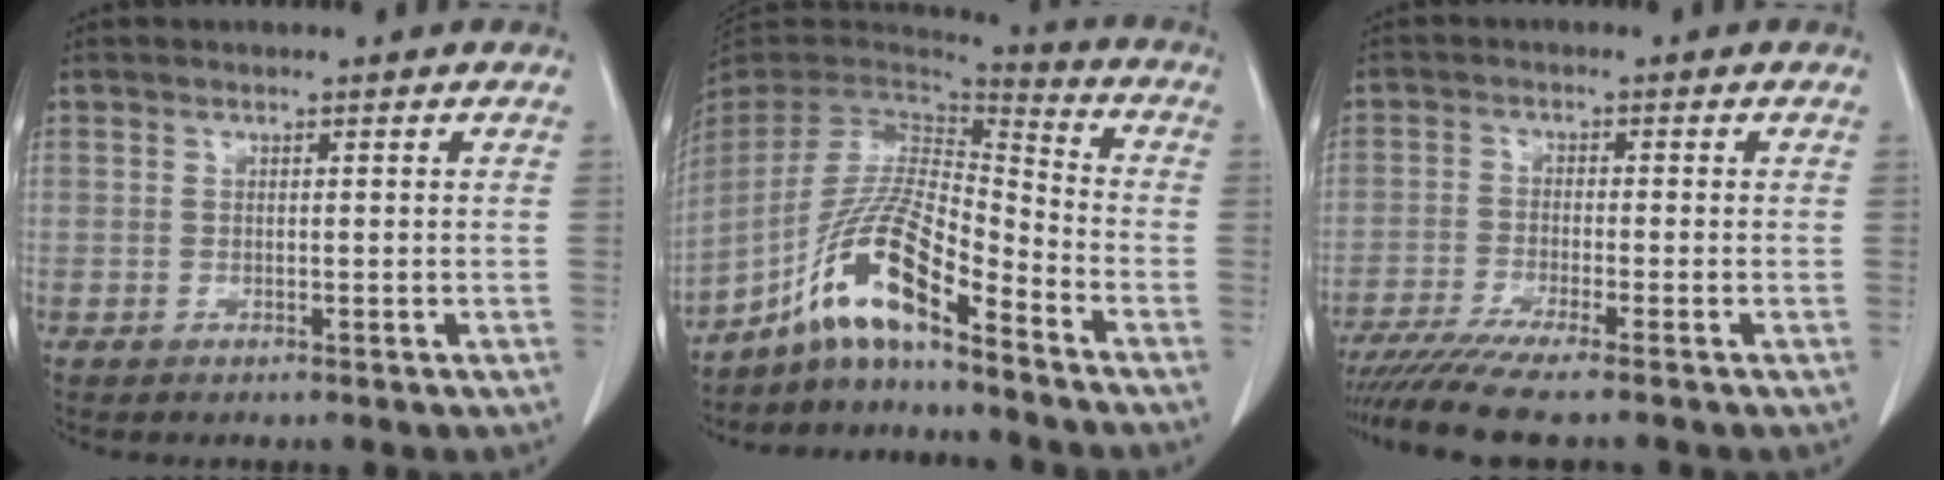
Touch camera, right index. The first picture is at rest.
{"total": 12.4, "force": [-8.1, 1.7, 9.2], "torque": [-0.183, 0.009, -0.149]}
{"total": 8.9, "force": [-7.5, -1.0, 4.8], "torque": [-0.072, -0.022, -0.123]}